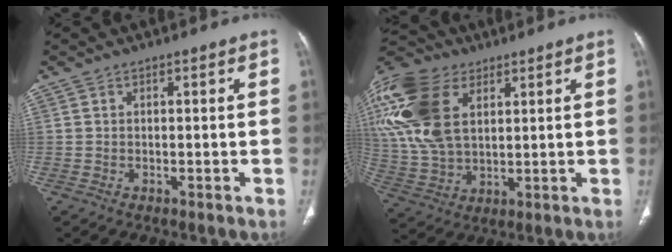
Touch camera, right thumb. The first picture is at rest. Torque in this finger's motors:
{"motor_torque": [0.55, 0.72, 1.88, 0.90, 0.47]}